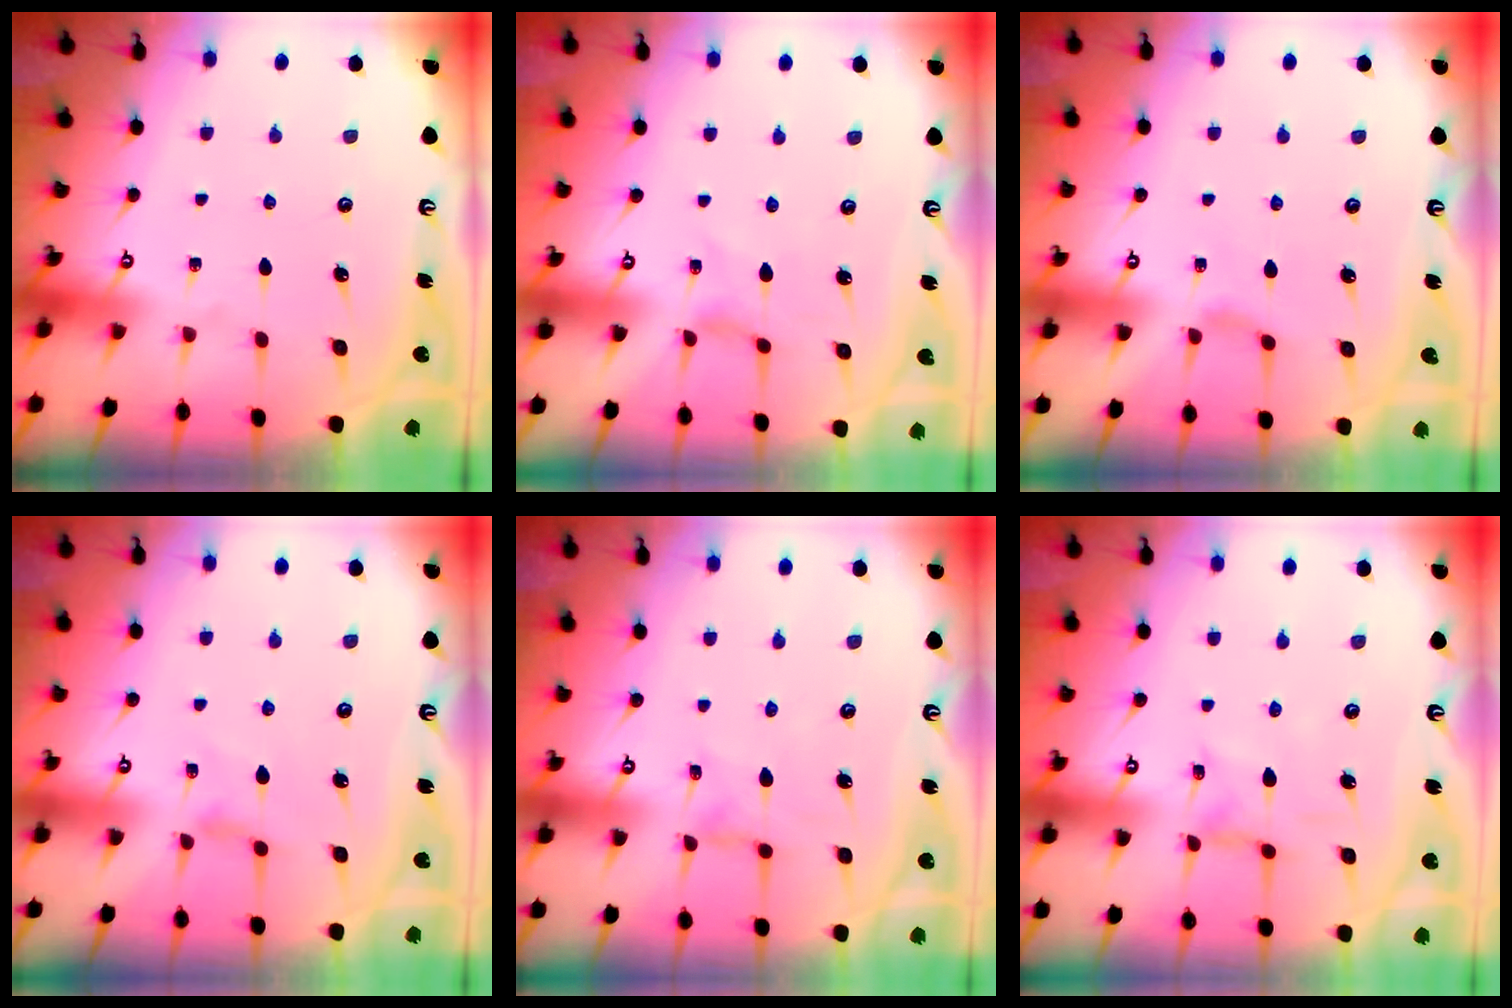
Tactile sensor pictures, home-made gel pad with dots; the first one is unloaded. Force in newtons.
{"total": 0.0}
{"total": 2.4, "press": 2.3, "slide": 0.6}
{"total": 1.4, "press": 1.3, "slide": 0.4}
{"total": 0.8, "press": 0.7, "slide": 0.3}
{"total": 1.2, "press": 1.2, "slide": 0.2}